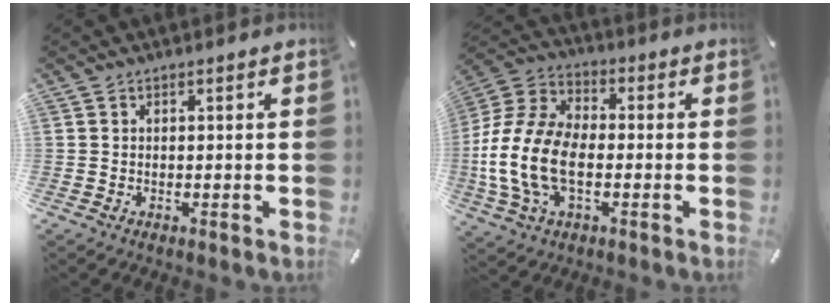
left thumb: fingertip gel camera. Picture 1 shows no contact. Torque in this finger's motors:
{"motor_torque": [0.74, 1.07, 2.35, 0.42, 0.87]}